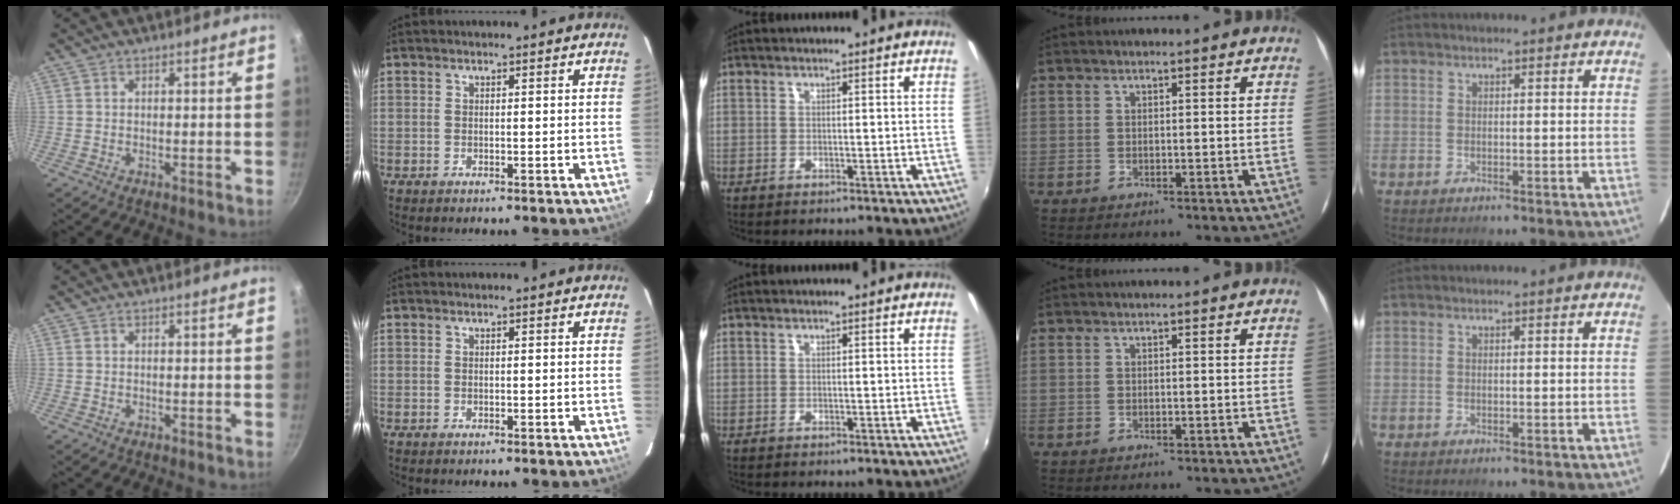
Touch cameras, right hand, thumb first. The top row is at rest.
{}